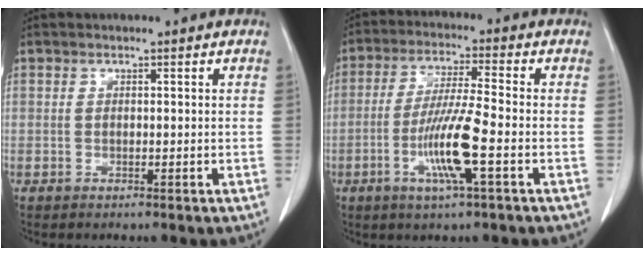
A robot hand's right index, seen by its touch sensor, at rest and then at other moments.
{"total": 9.2, "force": [-3.1, -0.3, 8.6], "torque": [-0.169, -0.011, -0.063]}